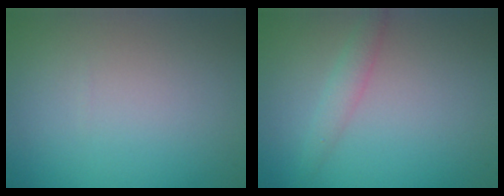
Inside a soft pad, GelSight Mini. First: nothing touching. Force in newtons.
{"total": 1.6, "press": 1.6, "slide": 0.1}